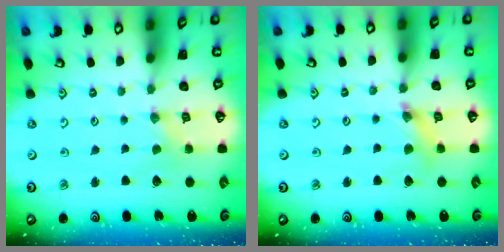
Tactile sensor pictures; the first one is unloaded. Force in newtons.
{"total": 6.2, "press": 6.2, "slide": 0.6}